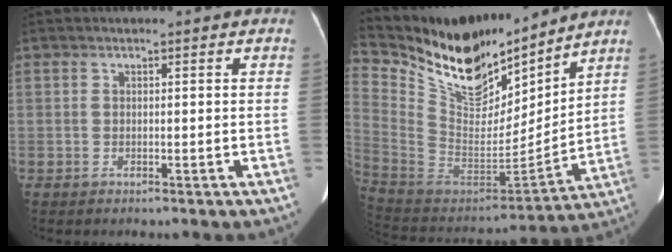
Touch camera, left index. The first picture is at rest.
{"total": 20.3, "force": [16.7, 6.7, 9.6], "torque": [-0.198, -0.007, 0.314]}